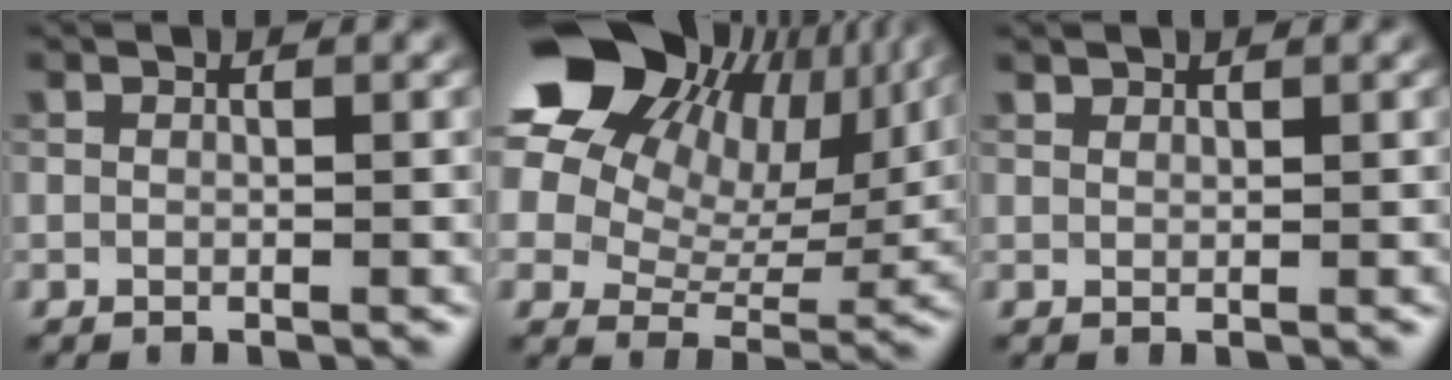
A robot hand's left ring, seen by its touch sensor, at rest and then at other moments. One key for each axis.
{"total": 20.6, "fx": 11.4, "fy": 13.2, "fz": 11.0, "tx": -0.257, "ty": 0.081, "tz": 0.190}
{"total": 0.9, "fx": 0.8, "fy": 0.4, "fz": 0.2, "tx": -0.006, "ty": -0.001, "tz": 0.014}